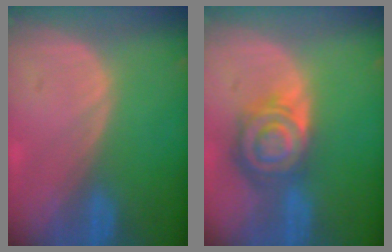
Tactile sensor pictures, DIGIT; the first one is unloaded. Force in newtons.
{"total": 8.6, "press": 7.4, "slide": 4.4}